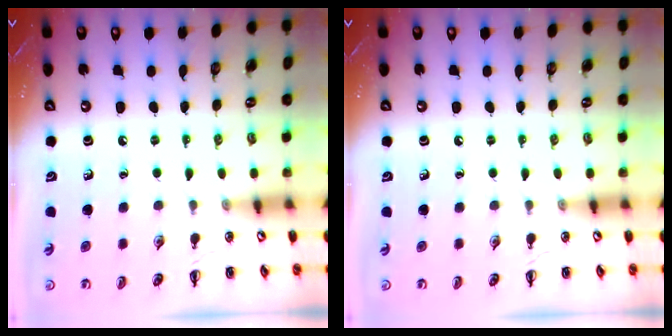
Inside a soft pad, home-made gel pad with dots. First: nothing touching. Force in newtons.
{"total": 0.0}